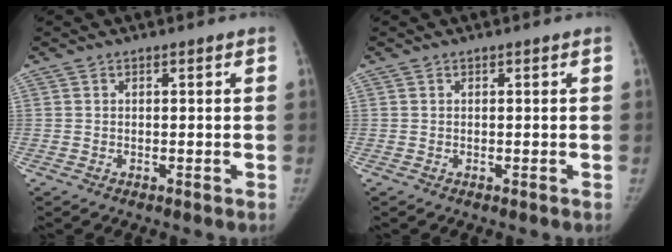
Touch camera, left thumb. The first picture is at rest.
{"total": 0.0}